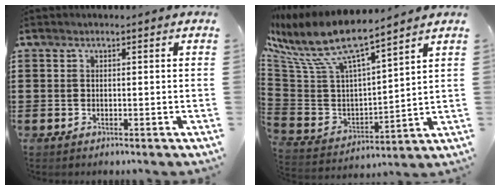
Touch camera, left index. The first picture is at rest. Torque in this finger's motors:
{"motor_torque": [1.29, -0.85, 0.48, 0.21]}